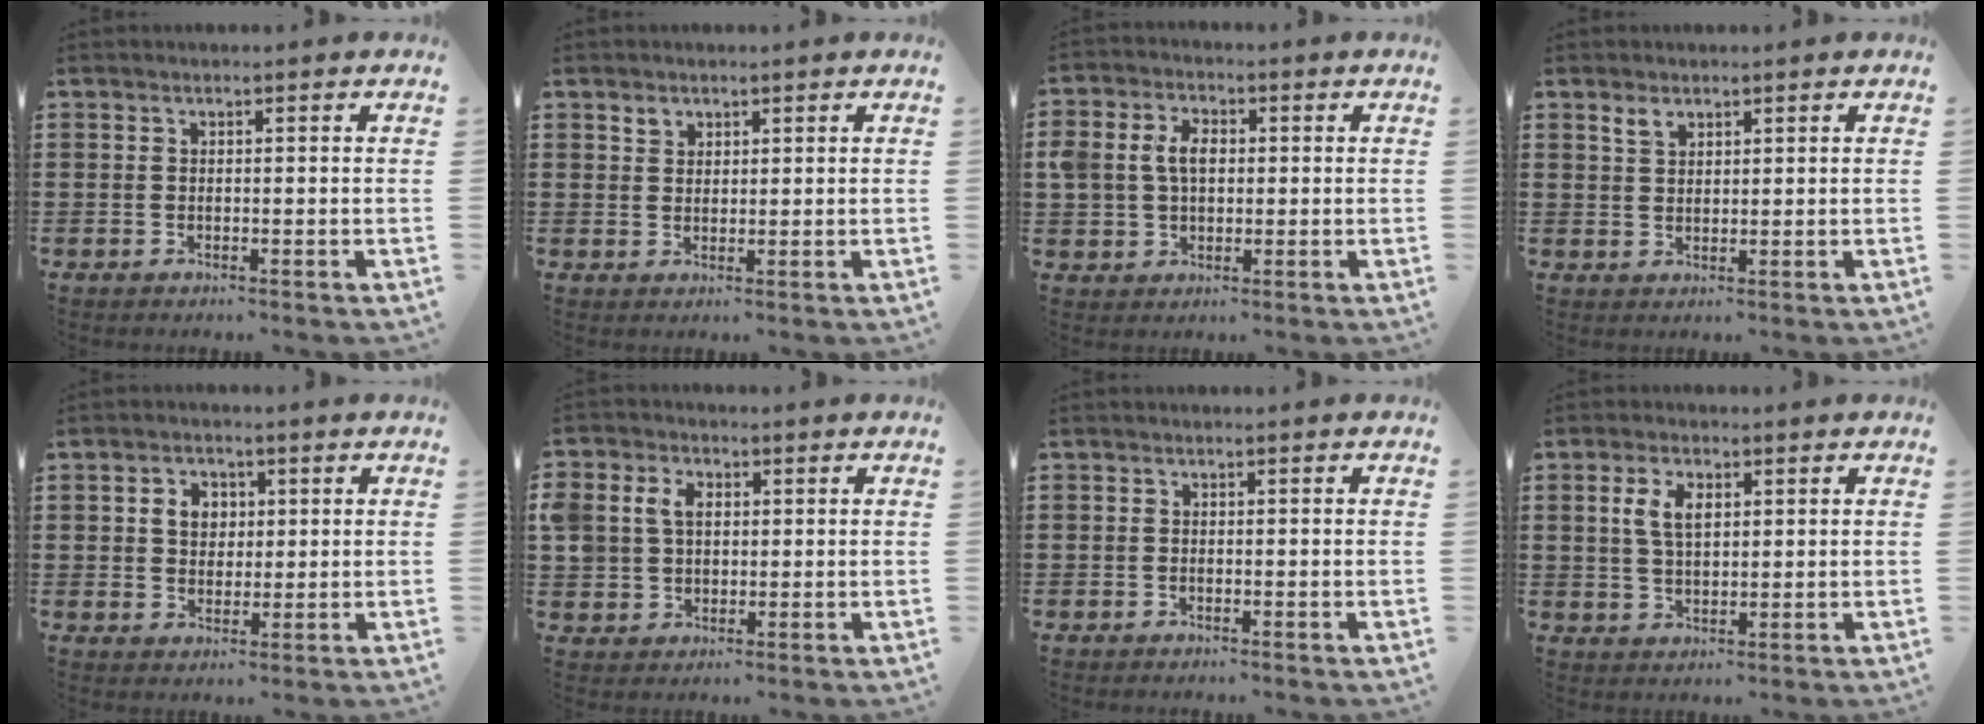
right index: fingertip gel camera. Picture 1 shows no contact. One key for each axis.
{"total": 1.6, "fx": 1.2, "fy": 1.0, "fz": 0.3, "tx": -0.010, "ty": 0.001, "tz": 0.026}
{"total": 5.3, "fx": 0.8, "fy": 3.9, "fz": 3.5, "tx": -0.093, "ty": 0.010, "tz": 0.007}
{"total": 2.0, "fx": 1.5, "fy": 0.9, "fz": 0.8, "tx": -0.020, "ty": -0.001, "tz": 0.031}
{"total": 3.8, "fx": 0.9, "fy": 3.1, "fz": 2.0, "tx": -0.051, "ty": 0.013, "tz": 0.014}
{"total": 5.1, "fx": 1.2, "fy": 4.2, "fz": 2.6, "tx": -0.074, "ty": 0.014, "tz": 0.018}
{"total": 0.5, "fx": -0.3, "fy": 0.4, "fz": 0.1, "tx": -0.003, "ty": 0.001, "tz": -0.006}
{"total": 4.6, "fx": 1.4, "fy": 2.4, "fz": 3.7, "tx": -0.081, "ty": 0.008, "tz": 0.024}